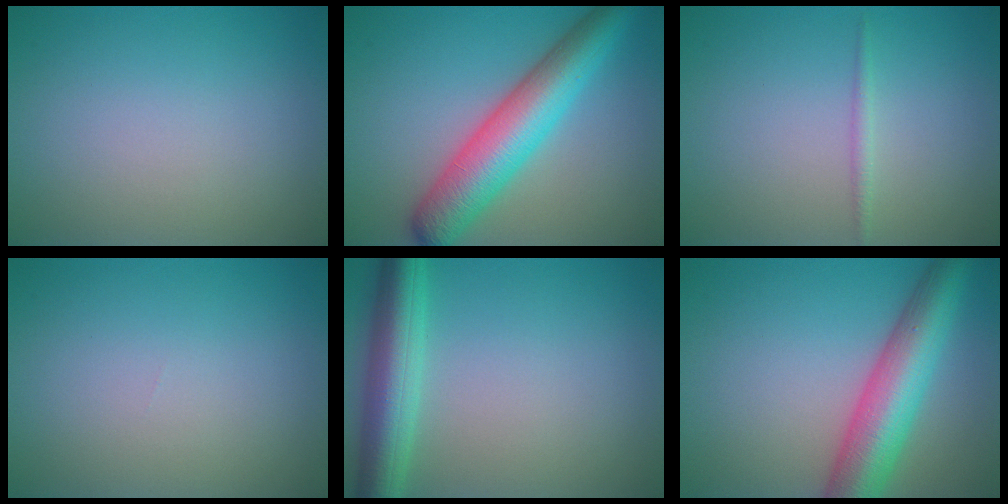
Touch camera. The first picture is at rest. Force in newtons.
{"total": 7.9, "press": 7.9, "slide": 0.1}
{"total": 0.9, "press": 0.9, "slide": 0.0}
{"total": 0.0}
{"total": 5.8, "press": 5.8, "slide": 0.2}
{"total": 8.2, "press": 8.2, "slide": 0.4}